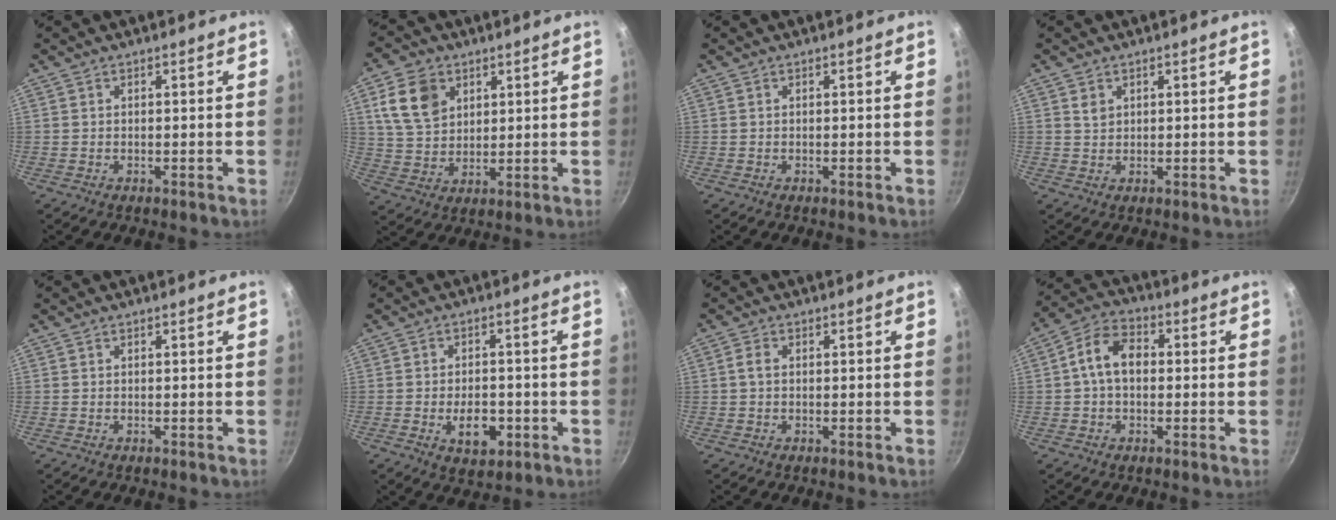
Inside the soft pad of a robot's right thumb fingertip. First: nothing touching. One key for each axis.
{"total": 10.7, "fx": 4.3, "fy": 7.8, "fz": 5.9, "tx": -0.090, "ty": -0.009, "tz": 0.086}
{"total": 0.0}
{"total": 1.9, "fx": 0.9, "fy": 1.4, "fz": 0.9, "tx": -0.014, "ty": -0.002, "tz": 0.018}
{"total": 0.0}
{"total": 7.0, "fx": -2.1, "fy": 4.3, "fz": 5.2, "tx": -0.061, "ty": 0.006, "tz": -0.028}
{"total": 1.8, "fx": 0.1, "fy": 1.2, "fz": 1.3, "tx": -0.028, "ty": 0.006, "tz": 0.000}
{"total": 8.8, "fx": 0.5, "fy": 5.9, "fz": 6.4, "tx": -0.100, "ty": 0.027, "tz": -0.006}